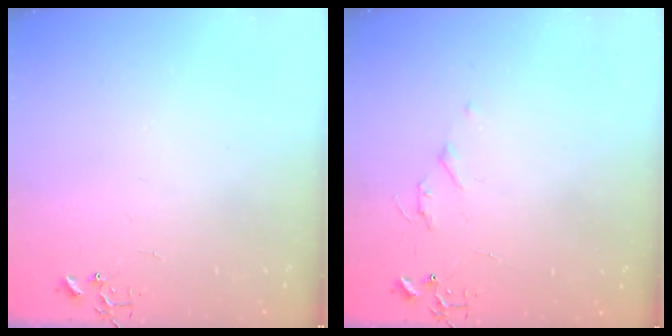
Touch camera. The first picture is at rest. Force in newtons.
{"total": 5.0, "press": 5.0, "slide": 0.7}